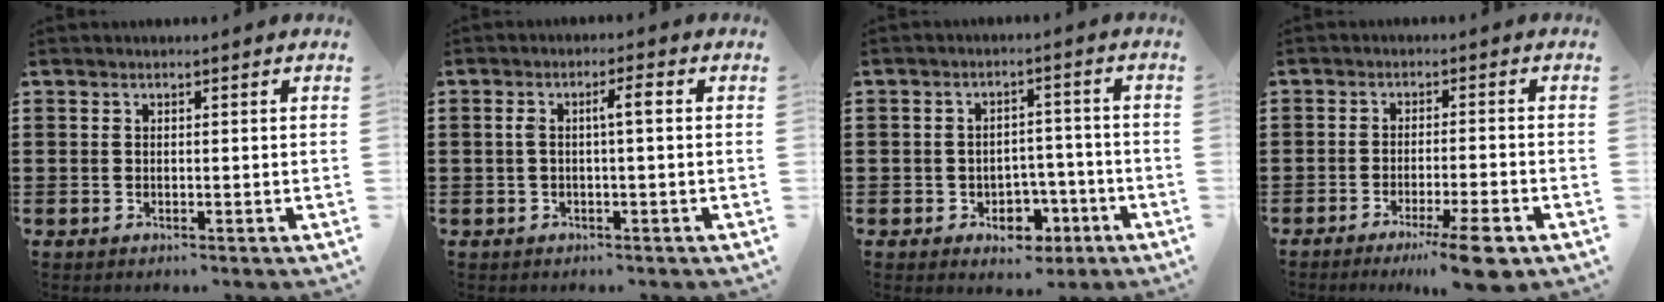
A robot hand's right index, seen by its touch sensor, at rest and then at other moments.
{"total": 3.0, "force": [0.0, 0.3, 3.0], "torque": [-0.057, 0.003, -0.003]}
{"total": 4.8, "force": [-2.4, 3.6, 2.1], "torque": [-0.033, 0.009, -0.045]}
{"total": 6.1, "force": [-4.4, 0.0, 4.3], "torque": [-0.065, -0.009, -0.073]}